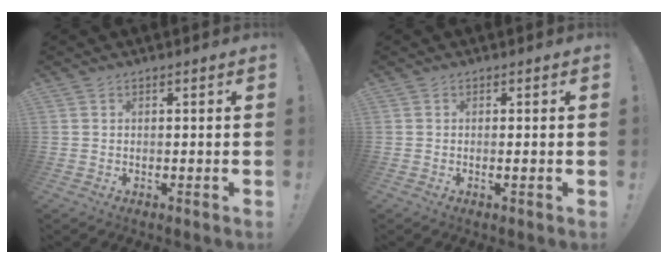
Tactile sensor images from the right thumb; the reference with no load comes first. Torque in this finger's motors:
{"motor_torque": [0.09, 0.05, -0.41, 0.07, 0.04]}